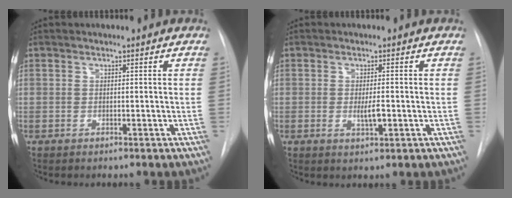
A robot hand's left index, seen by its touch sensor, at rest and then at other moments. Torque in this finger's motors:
{"motor_torque": [0.15, 0.15, 0.06, 0.04]}